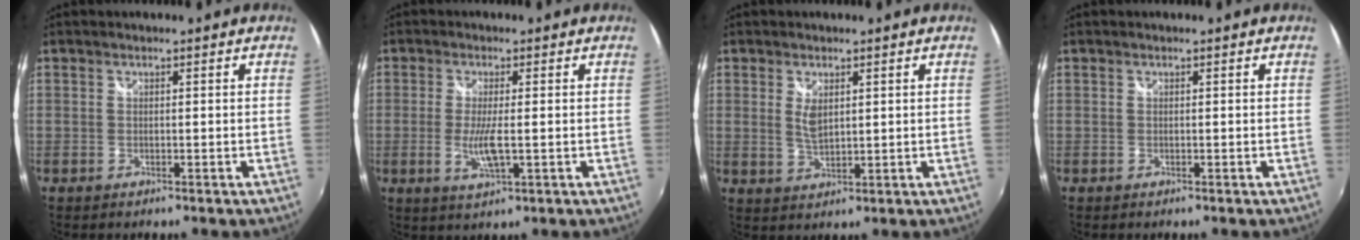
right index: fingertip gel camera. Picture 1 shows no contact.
{"total": 5.2, "force": [-0.9, 0.8, 5.1], "torque": [-0.105, -0.011, -0.018]}
{"total": 3.6, "force": [1.1, 1.7, 3.0], "torque": [-0.051, -0.005, 0.020]}
{"total": 0.0}